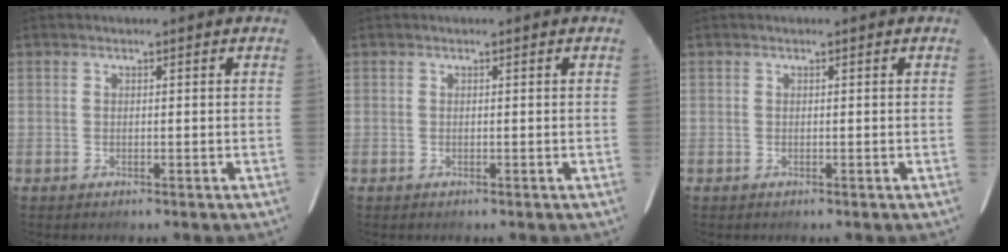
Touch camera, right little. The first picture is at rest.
{"total": 0.0}
{"total": 0.0}